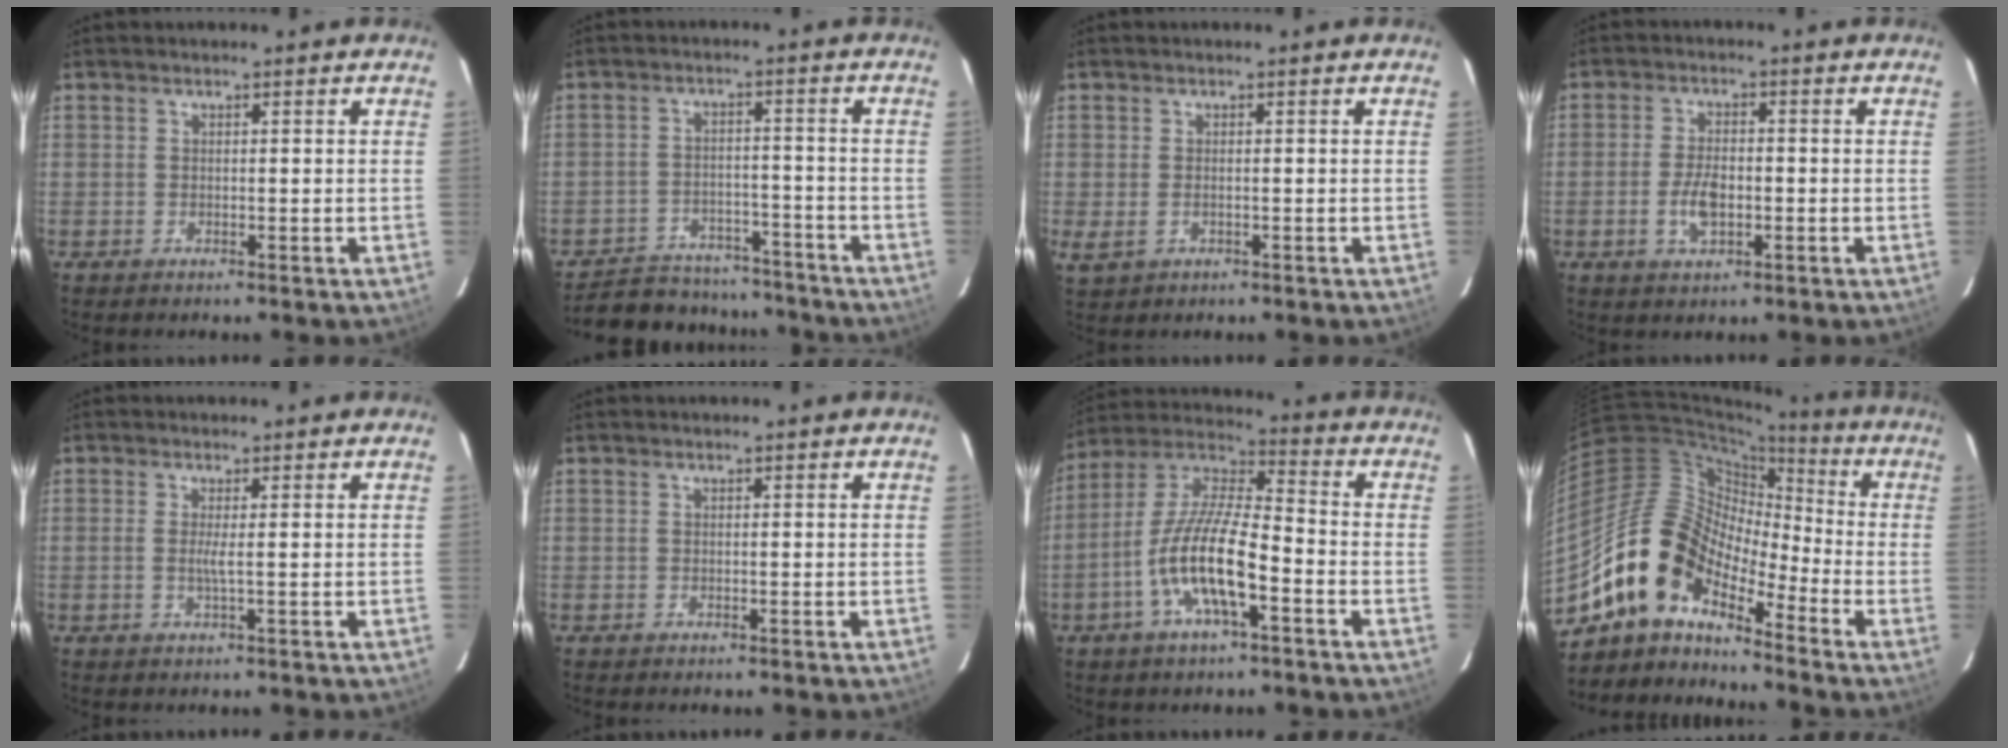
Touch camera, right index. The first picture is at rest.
{"total": 18.4, "force": [-16.0, 7.0, 6.0], "torque": [-0.142, 0.022, -0.209]}
{"total": 2.9, "force": [-0.8, 1.9, 2.1], "torque": [-0.042, -0.007, -0.010]}
{"total": 5.6, "force": [-1.6, 2.8, 4.6], "torque": [-0.093, 0.000, -0.027]}
{"total": 1.6, "force": [0.0, -0.4, 1.6], "torque": [-0.031, -0.004, -0.002]}
{"total": 0.0}
{"total": 14.0, "force": [-5.7, 3.6, 12.3], "torque": [-0.249, -0.006, -0.111]}
{"total": 13.7, "force": [-10.2, 6.0, 6.8], "torque": [-0.115, 0.018, -0.210]}